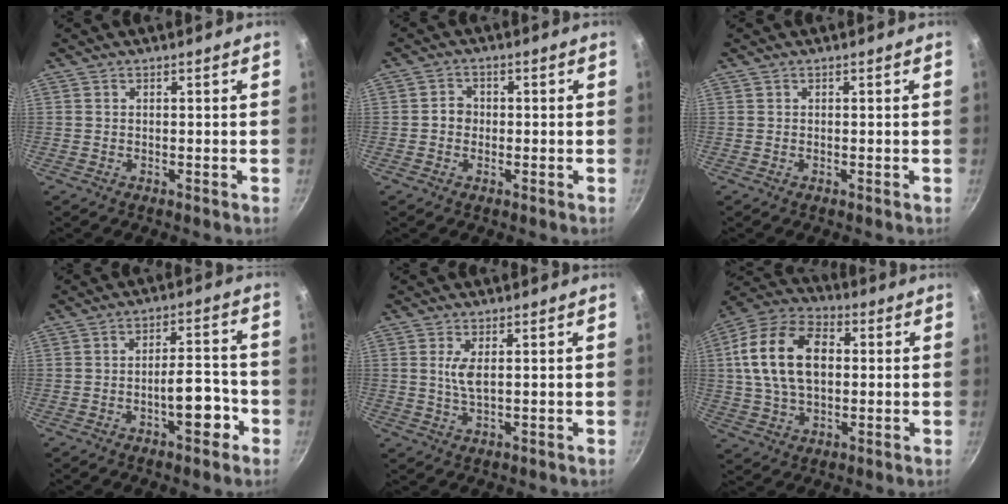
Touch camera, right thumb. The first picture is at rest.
{"total": 2.9, "force": [-0.3, 2.6, 1.4], "torque": [-0.006, 0.009, -0.008]}
{"total": 0.0}
{"total": 8.0, "force": [-3.4, 3.1, 6.6], "torque": [-0.073, 0.033, -0.049]}
{"total": 3.7, "force": [0.9, 1.3, 3.3], "torque": [-0.068, -0.007, 0.018]}
{"total": 17.8, "force": [2.4, 11.5, 13.4], "torque": [-0.224, 0.022, 0.030]}